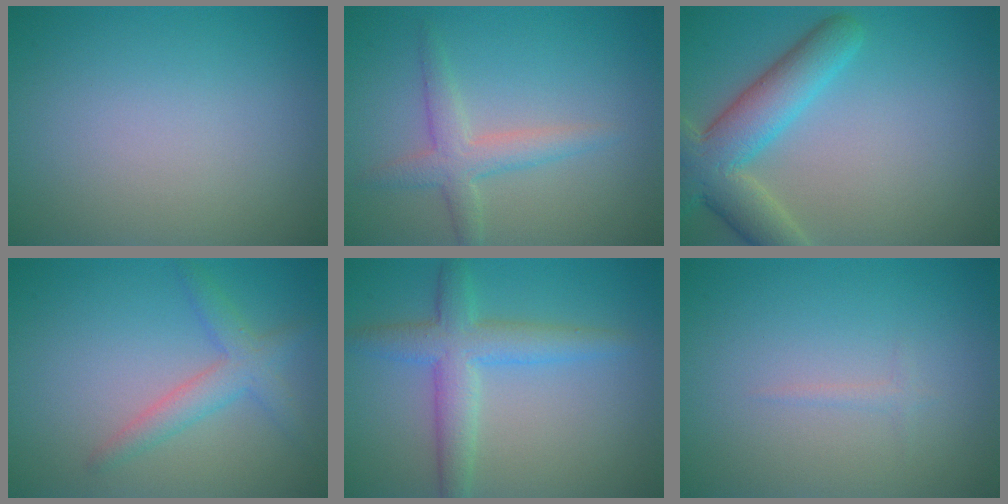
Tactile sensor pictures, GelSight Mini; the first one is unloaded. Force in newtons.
{"total": 2.9, "press": 2.9, "slide": 0.1}
{"total": 6.6, "press": 6.5, "slide": 0.4}
{"total": 2.9, "press": 2.9, "slide": 0.1}
{"total": 4.5, "press": 4.5, "slide": 0.1}
{"total": 0.6, "press": 0.6, "slide": 0.0}